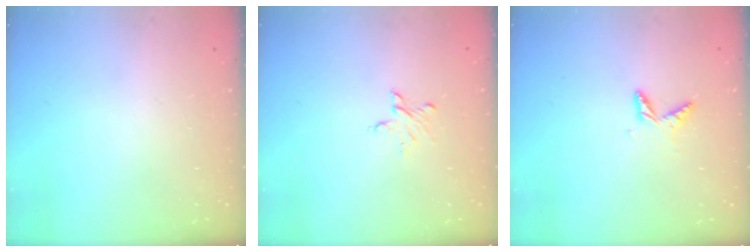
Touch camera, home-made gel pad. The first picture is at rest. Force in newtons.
{"total": 3.6, "press": 3.6, "slide": 0.3}
{"total": 5.4, "press": 5.3, "slide": 0.5}